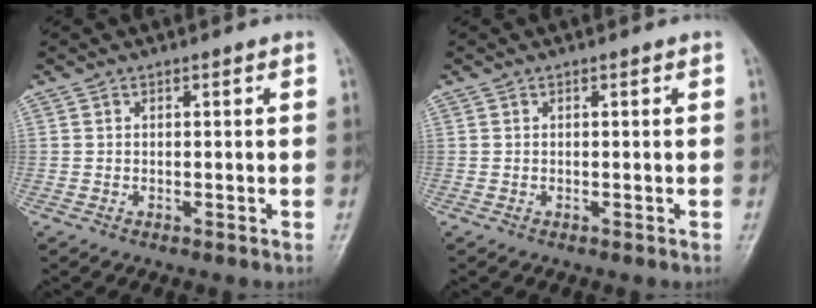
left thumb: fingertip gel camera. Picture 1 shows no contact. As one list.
[{"total": 0.0}]